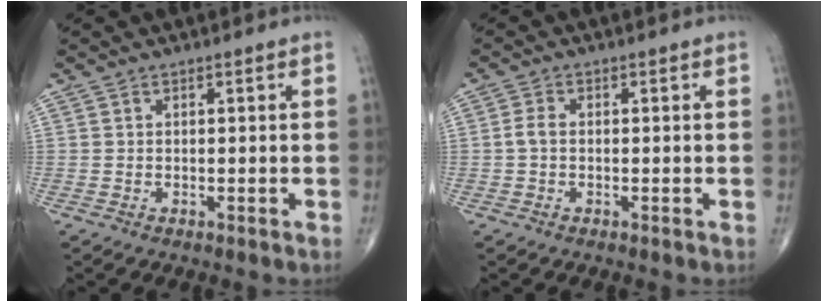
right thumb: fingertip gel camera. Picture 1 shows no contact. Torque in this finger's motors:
{"motor_torque": [0.49, 0.38, 0.30, -0.17, -0.01]}